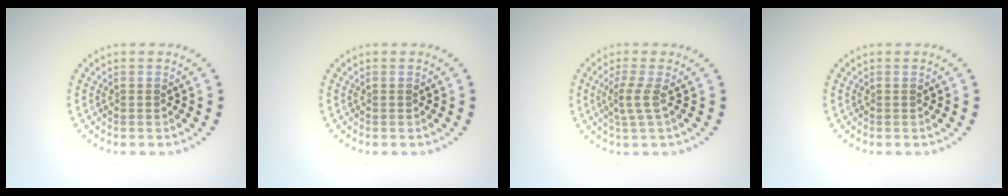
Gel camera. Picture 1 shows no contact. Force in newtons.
{"total": 0.0}
{"total": 2.0, "press": 1.4, "slide": 1.5}
{"total": 0.0}